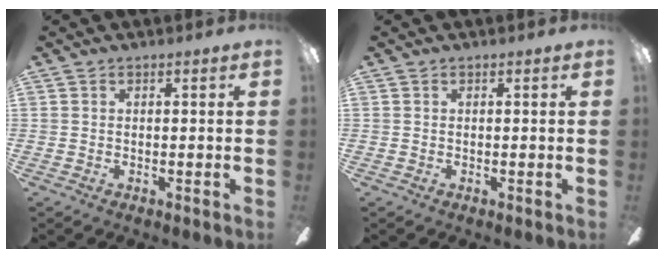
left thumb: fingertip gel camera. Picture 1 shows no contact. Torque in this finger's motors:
{"motor_torque": [0.02, 0.02, -0.11, 0.07, 0.00]}